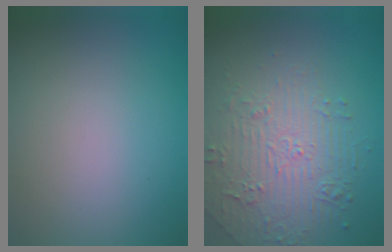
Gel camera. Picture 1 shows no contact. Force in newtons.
{"total": 5.0, "press": 3.7, "slide": 3.4}